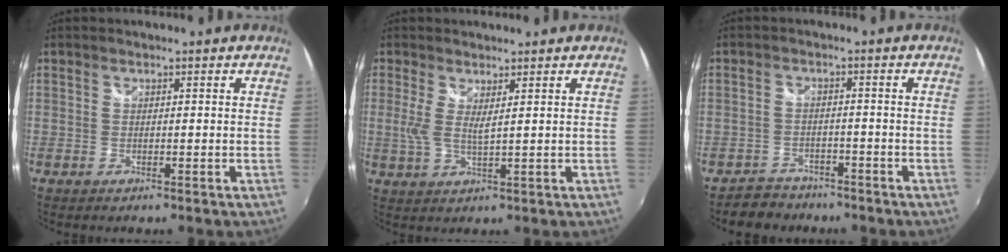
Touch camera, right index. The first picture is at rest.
{"total": 3.5, "force": [1.3, 0.5, 3.2], "torque": [-0.065, -0.007, 0.019]}
{"total": 5.0, "force": [-4.0, 3.0, -0.1], "torque": [-0.014, 0.018, -0.067]}